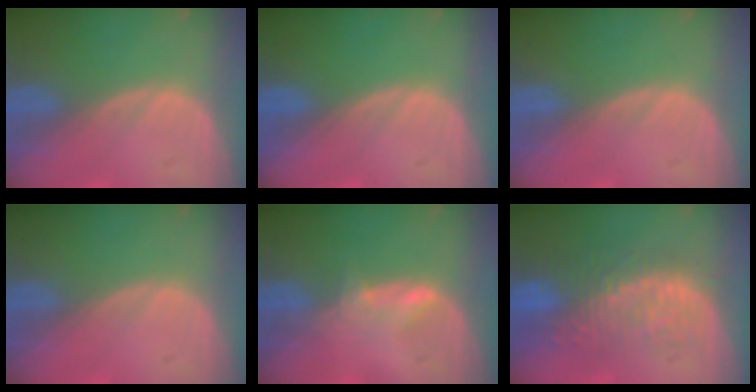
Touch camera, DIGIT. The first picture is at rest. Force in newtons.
{"total": 0.0}
{"total": 0.0}
{"total": 0.0}
{"total": 2.6, "press": 2.5, "slide": 0.3}
{"total": 11.0, "press": 9.6, "slide": 5.5}